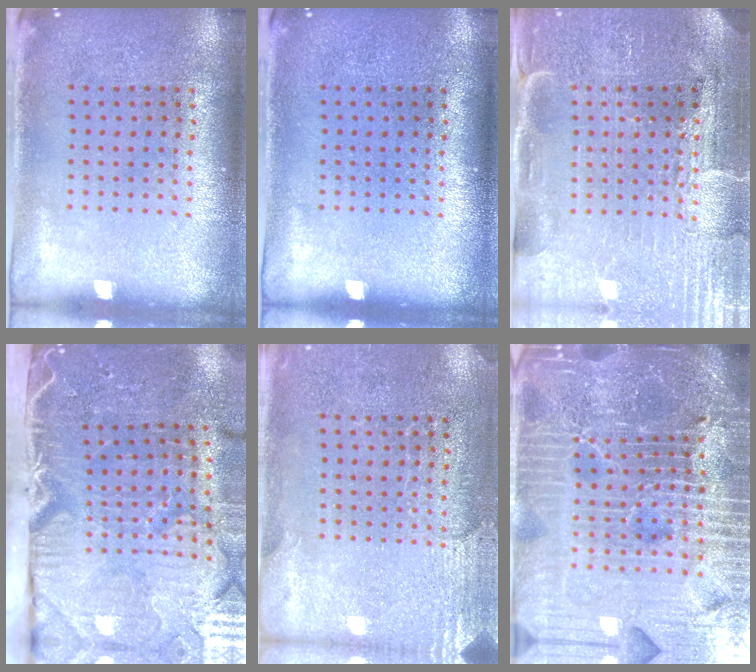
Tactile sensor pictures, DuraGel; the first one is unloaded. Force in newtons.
{"total": 0.0}
{"total": 4.0, "press": 3.8, "slide": 1.4}
{"total": 5.4, "press": 4.4, "slide": 3.1}
{"total": 2.6, "press": 2.3, "slide": 1.2}
{"total": 7.3, "press": 6.3, "slide": 3.7}